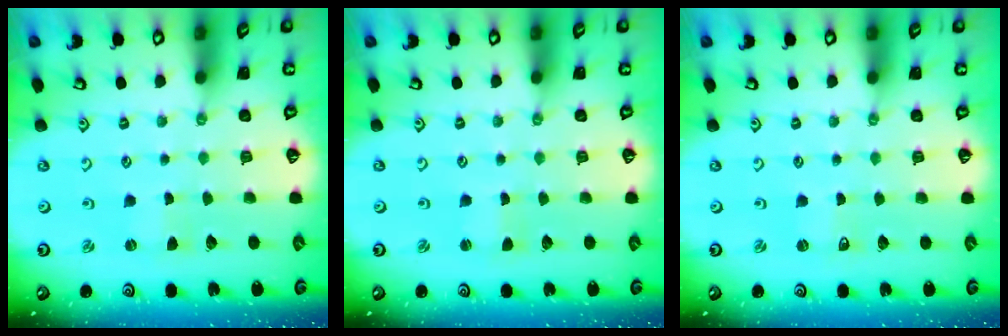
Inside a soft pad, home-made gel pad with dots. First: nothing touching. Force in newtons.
{"total": 0.6, "press": 0.6, "slide": 0.0}
{"total": 0.0}